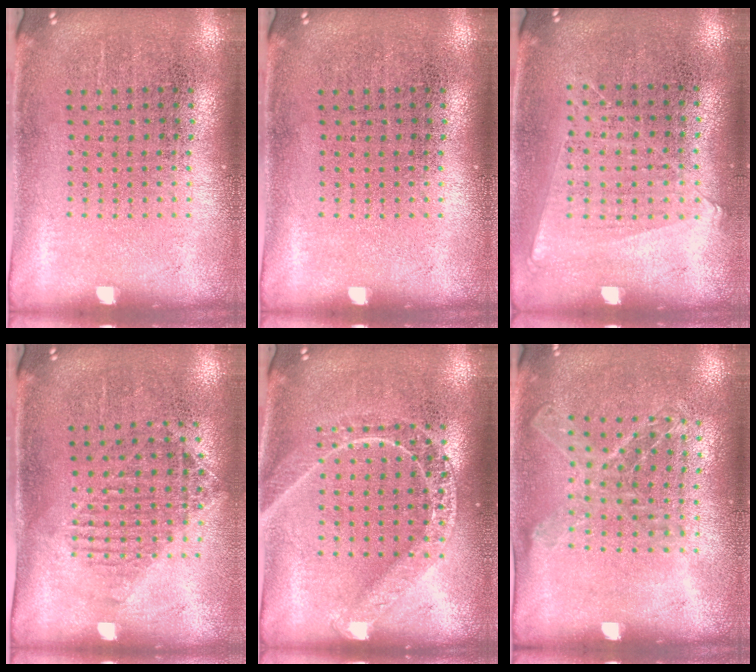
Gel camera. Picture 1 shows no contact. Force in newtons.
{"total": 0.0}
{"total": 1.0, "press": 0.9, "slide": 0.4}
{"total": 1.2, "press": 1.1, "slide": 0.5}
{"total": 2.2, "press": 2.2, "slide": 0.3}
{"total": 1.1, "press": 1.1, "slide": 0.3}